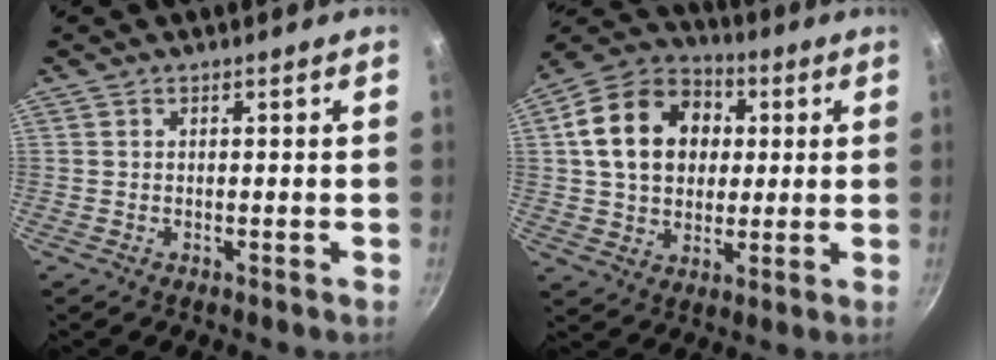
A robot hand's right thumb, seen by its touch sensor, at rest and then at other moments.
{"total": 18.0, "force": [3.2, 14.0, 11.0], "torque": [-0.164, 0.024, 0.048]}